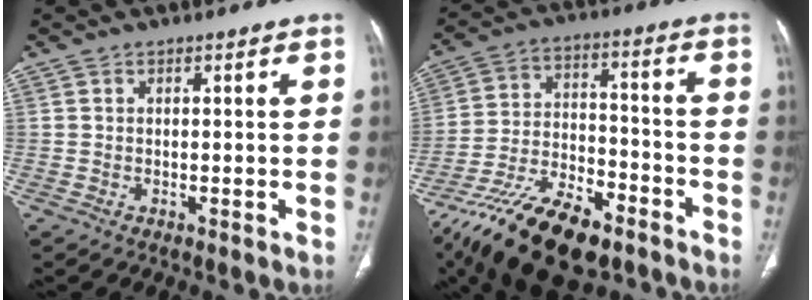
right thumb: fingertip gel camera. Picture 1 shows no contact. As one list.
[{"total": 19.4, "force": [-13.3, 8.1, 11.6], "torque": [-0.213, 0.051, -0.233]}]